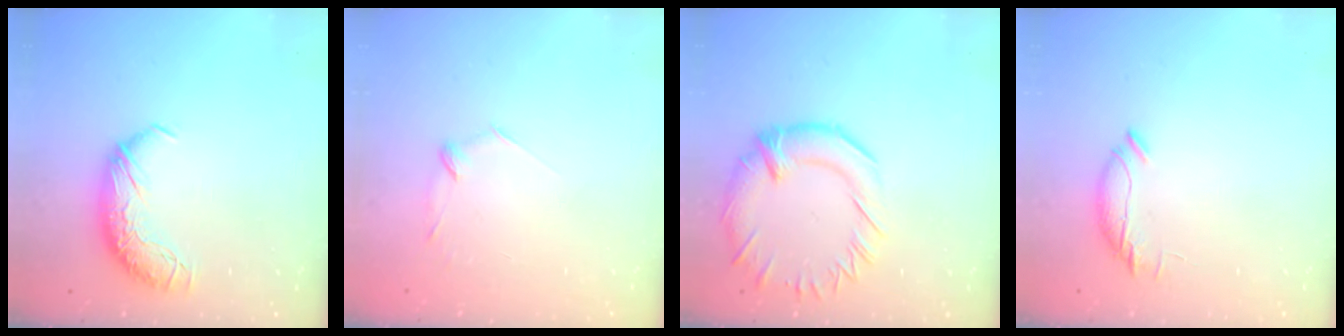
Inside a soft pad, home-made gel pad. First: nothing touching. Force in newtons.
{"total": 7.5, "press": 7.4, "slide": 0.7}
{"total": 4.5, "press": 4.0, "slide": 2.1}
{"total": 5.6, "press": 5.6, "slide": 0.6}